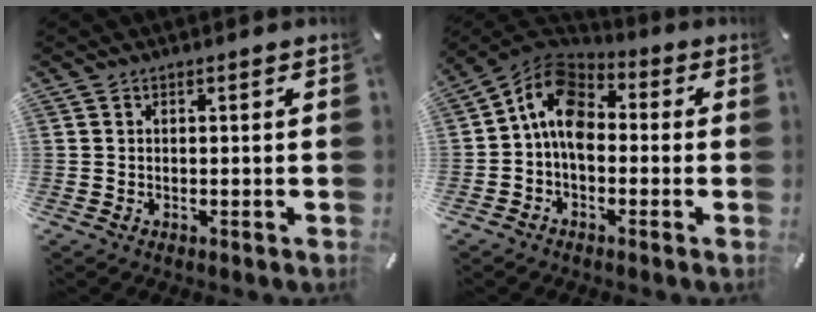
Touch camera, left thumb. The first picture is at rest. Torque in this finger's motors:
{"motor_torque": [-0.35, 1.49, 1.18, -0.81, 0.13]}